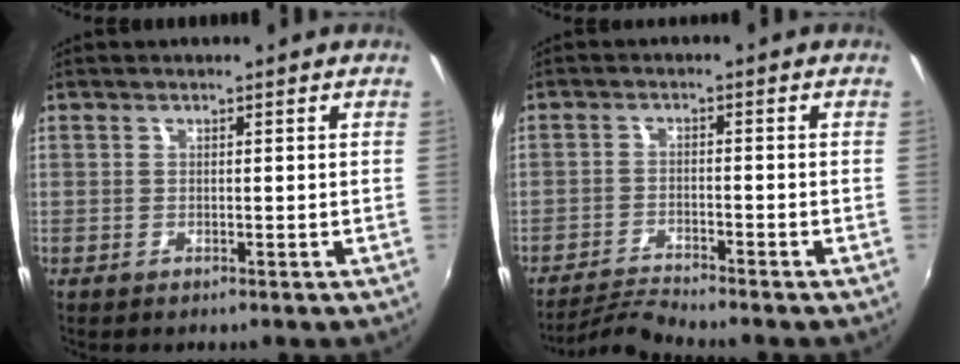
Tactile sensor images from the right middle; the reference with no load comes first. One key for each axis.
{"total": 4.7, "fx": -4.5, "fy": -1.0, "fz": 0.6, "tx": -0.033, "ty": -0.002, "tz": -0.091}